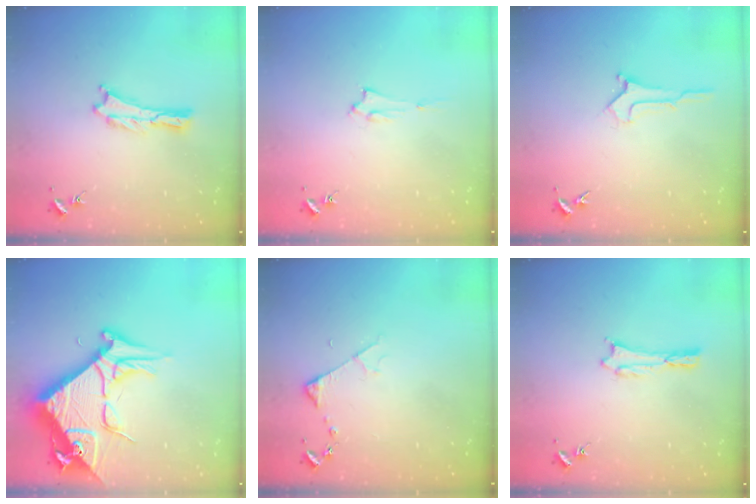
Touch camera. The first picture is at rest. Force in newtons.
{"total": 1.5, "press": 1.5, "slide": 0.2}
{"total": 1.0, "press": 1.0, "slide": 0.0}
{"total": 12.0, "press": 11.9, "slide": 1.4}
{"total": 3.2, "press": 3.2, "slide": 0.4}
{"total": 0.7, "press": 0.7, "slide": 0.1}